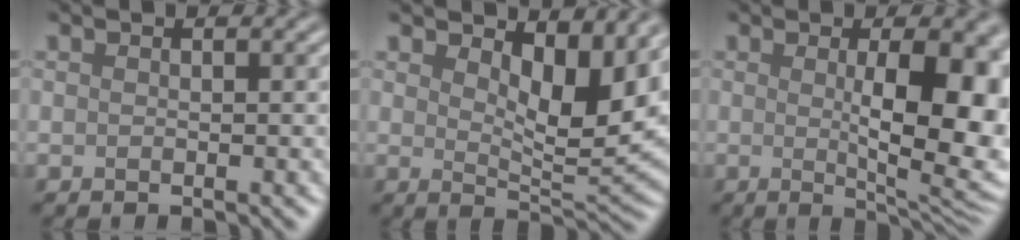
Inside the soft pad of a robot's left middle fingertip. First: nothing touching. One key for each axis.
{"total": 6.2, "fx": 2.8, "fy": 2.5, "fz": 5.0, "tx": -0.074, "ty": -0.014, "tz": 0.042}
{"total": 9.5, "fx": 0.6, "fy": 2.6, "fz": 9.2, "tx": -0.121, "ty": -0.008, "tz": 0.015}